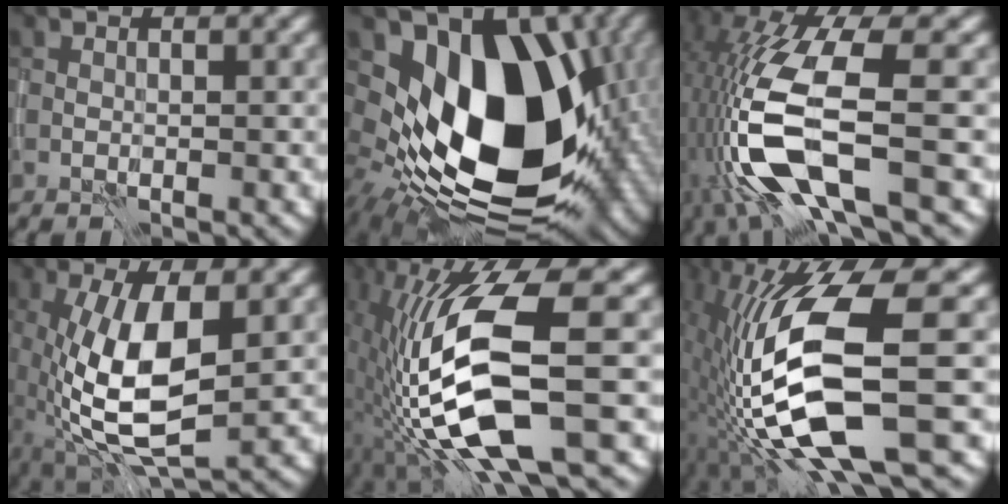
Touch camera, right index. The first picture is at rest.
{"total": 16.2, "force": [0.0, 9.7, 13.0], "torque": [-0.178, -0.012, -0.011]}
{"total": 12.0, "force": [-4.1, 3.7, 10.6], "torque": [-0.231, -0.007, -0.076]}
{"total": 9.5, "force": [-0.9, 3.9, 8.6], "torque": [-0.182, -0.009, -0.018]}
{"total": 12.3, "force": [-3.4, 2.7, 11.5], "torque": [-0.232, -0.001, -0.059]}
{"total": 13.5, "force": [-2.8, 3.1, 12.8], "torque": [-0.261, -0.004, -0.044]}